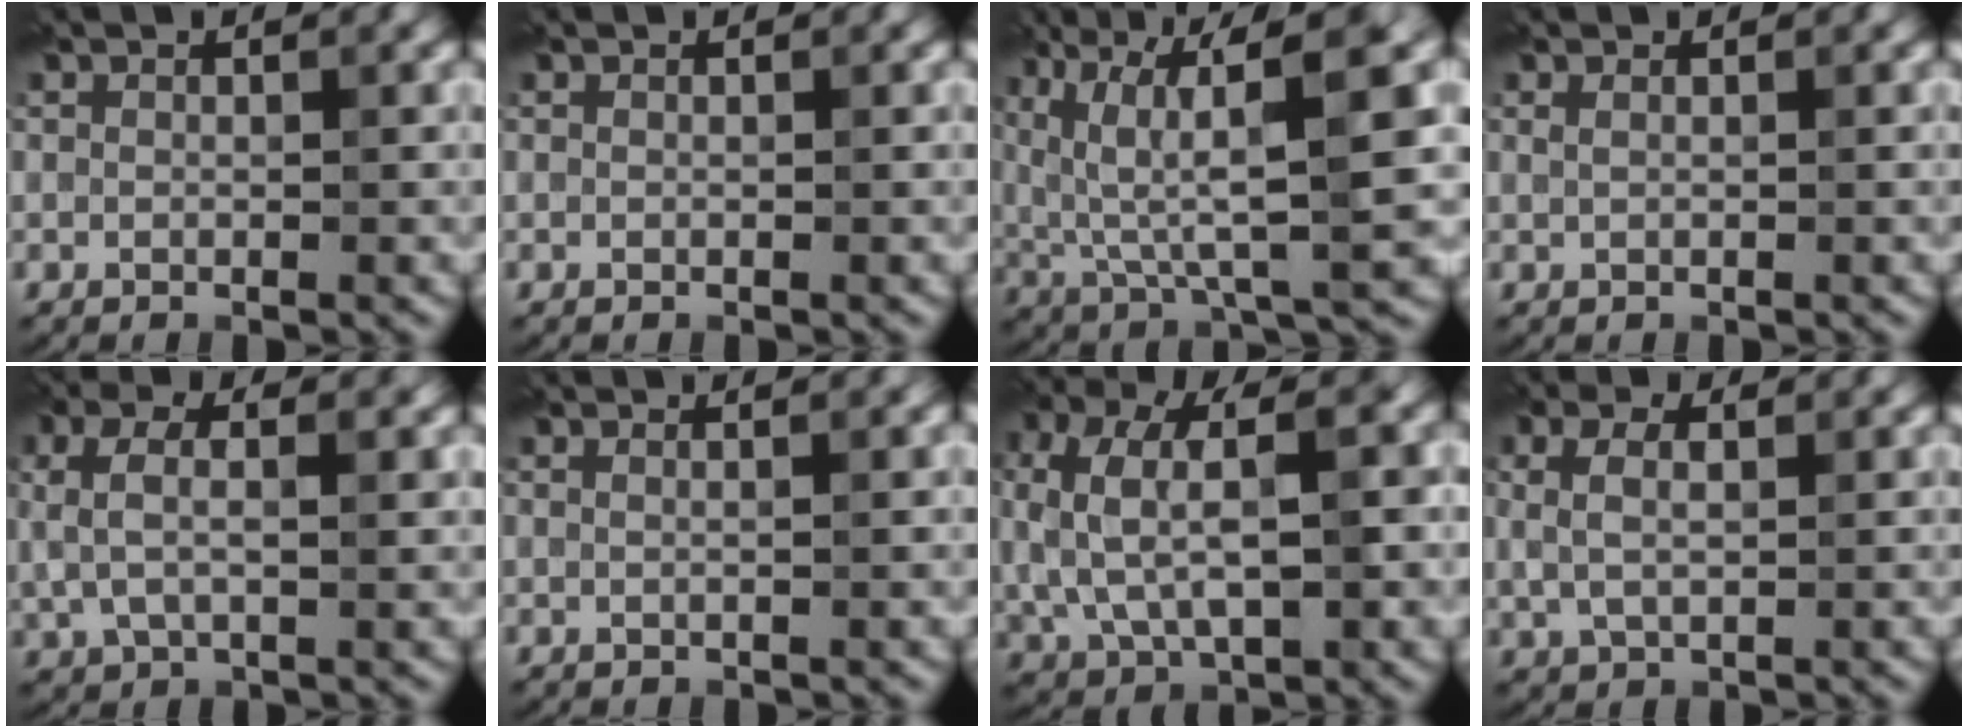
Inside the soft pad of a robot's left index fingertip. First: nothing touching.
{"total": 0.0}
{"total": 11.3, "force": [3.4, 2.8, 10.4], "torque": [-0.187, 0.010, 0.067]}
{"total": 0.8, "force": [0.4, 0.3, 0.5], "torque": [-0.008, -0.001, 0.004]}
{"total": 4.1, "force": [0.9, 2.0, 3.5], "torque": [-0.075, 0.006, 0.013]}
{"total": 2.0, "force": [0.9, 1.0, 1.5], "torque": [-0.003, 0.000, -0.011]}
{"total": 8.6, "force": [0.7, 4.5, 7.3], "torque": [-0.145, 0.006, 0.011]}
{"total": 3.0, "force": [0.8, 1.6, 2.4], "torque": [-0.058, 0.005, 0.018]}